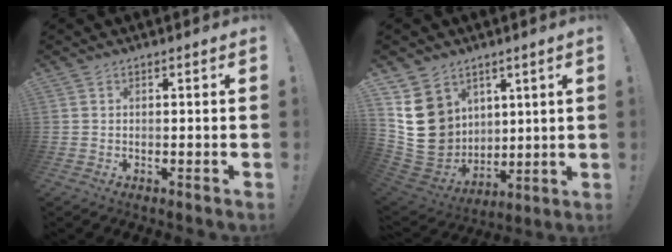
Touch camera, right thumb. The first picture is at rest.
{"total": 15.9, "force": [5.4, 13.7, 6.0], "torque": [-0.117, -0.038, 0.123]}